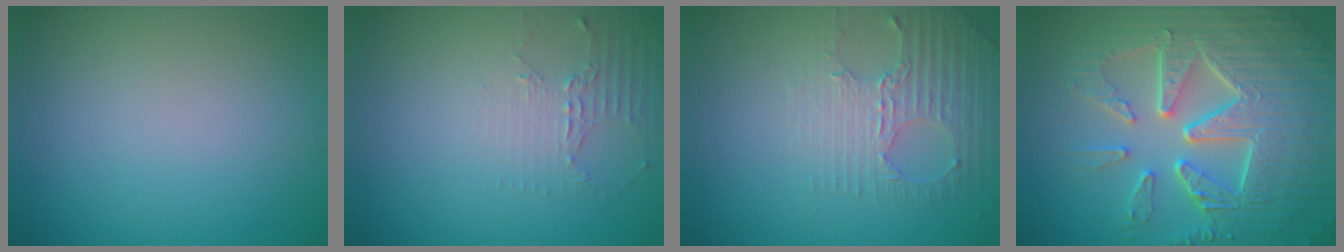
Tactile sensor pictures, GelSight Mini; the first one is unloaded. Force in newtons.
{"total": 2.1, "press": 1.5, "slide": 1.5}
{"total": 2.9, "press": 2.7, "slide": 1.1}
{"total": 9.7, "press": 6.5, "slide": 7.2}